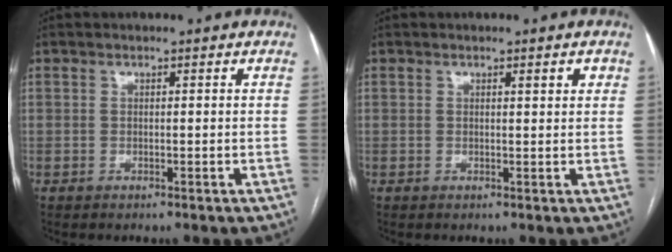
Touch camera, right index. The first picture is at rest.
{"total": 1.3, "force": [0.7, 0.2, 1.1], "torque": [-0.017, 0.000, 0.008]}